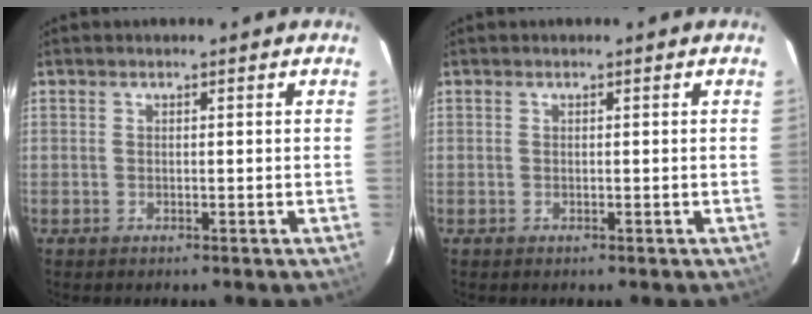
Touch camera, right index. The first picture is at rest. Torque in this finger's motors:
{"motor_torque": [0.00, 0.00, 0.01, 0.00]}